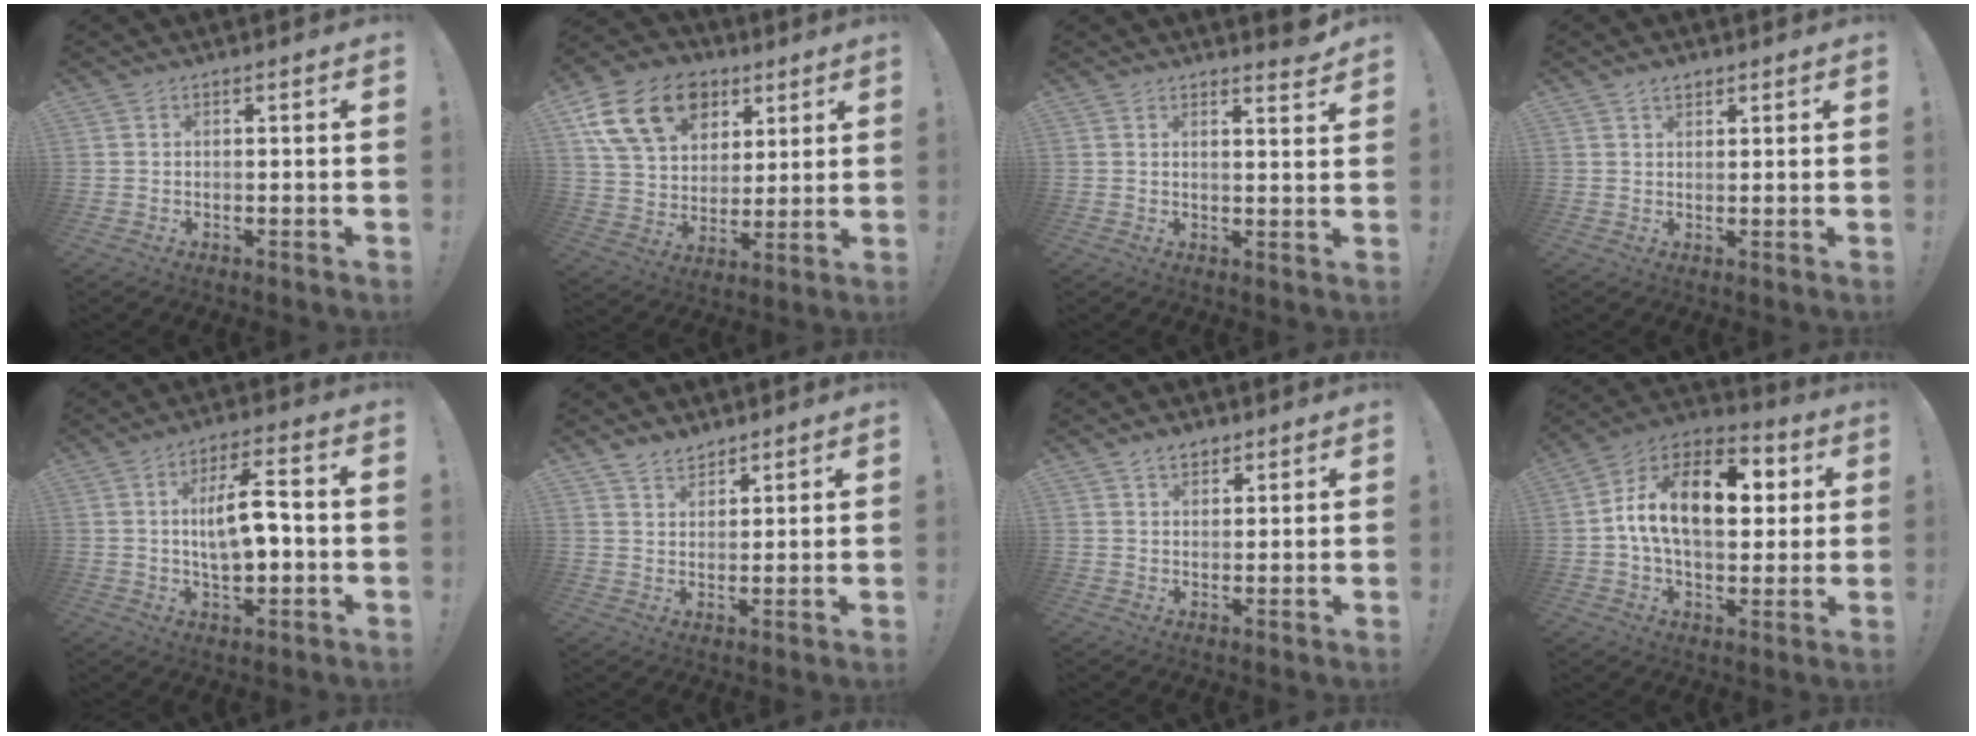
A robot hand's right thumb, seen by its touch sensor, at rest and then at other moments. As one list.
[{"total": 20.1, "force": [9.5, 14.3, 10.6], "torque": [-0.187, -0.031, 0.183]}, {"total": 3.5, "force": [3.1, -0.1, 1.5], "torque": [0.000, -0.035, 0.049]}, {"total": 2.6, "force": [1.8, 1.5, 1.3], "torque": [-0.020, -0.006, 0.032]}, {"total": 10.9, "force": [0.2, 4.1, 10.1], "torque": [-0.159, -0.001, -0.002]}, {"total": 5.1, "force": [4.3, 2.4, 1.1], "torque": [-0.019, -0.025, 0.081]}, {"total": 4.0, "force": [2.6, 2.5, 1.7], "torque": [-0.023, -0.008, 0.047]}, {"total": 18.5, "force": [3.1, 10.9, 14.6], "torque": [-0.239, 0.002, 0.050]}]